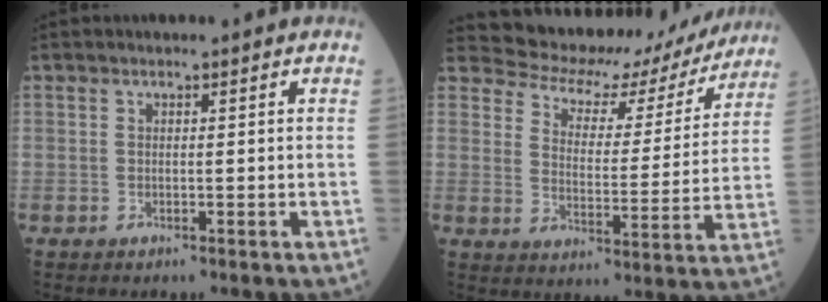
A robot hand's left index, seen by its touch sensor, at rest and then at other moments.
{"total": 15.9, "force": [14.3, 6.4, 2.7], "torque": [-0.028, -0.002, 0.167]}